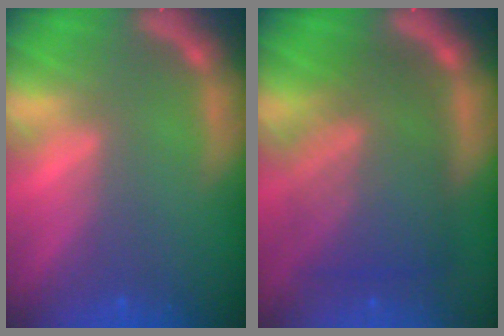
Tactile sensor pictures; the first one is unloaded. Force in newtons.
{"total": 9.0}